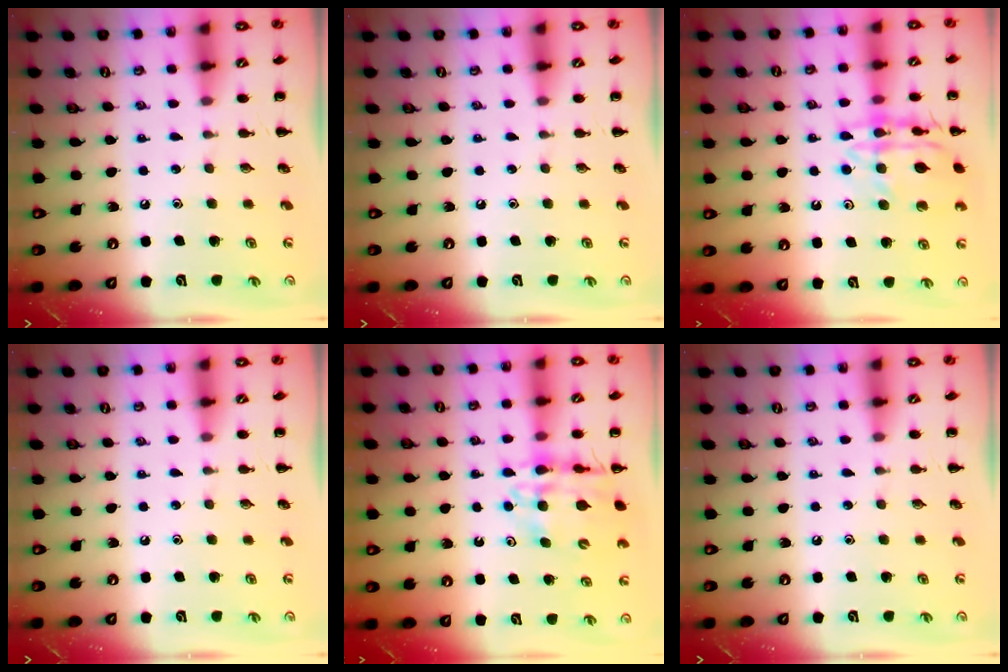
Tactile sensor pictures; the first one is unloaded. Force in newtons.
{"total": 0.0}
{"total": 15.6, "press": 15.5, "slide": 1.3}
{"total": 0.0}
{"total": 12.1, "press": 11.6, "slide": 3.5}
{"total": 0.0}